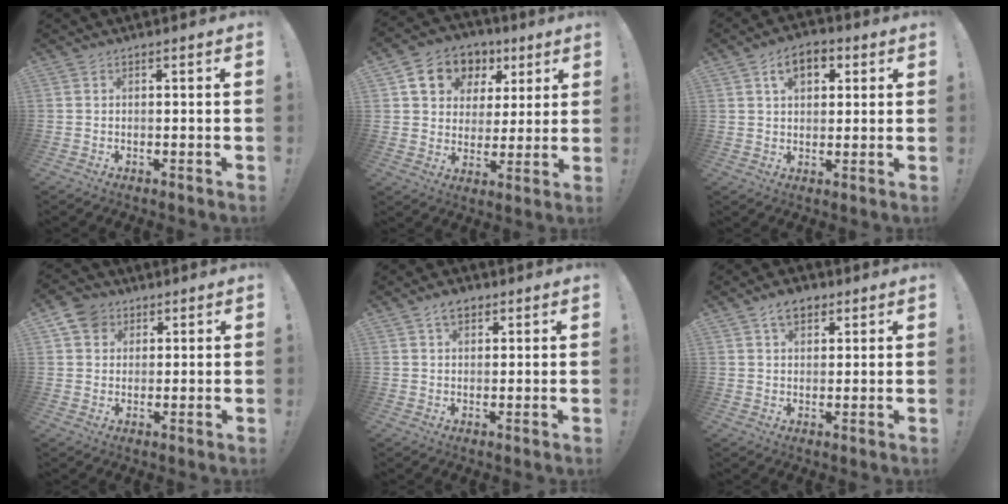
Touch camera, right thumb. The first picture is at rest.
{"total": 12.3, "force": [5.7, 9.8, 4.9], "torque": [-0.077, -0.024, 0.113]}
{"total": 7.9, "force": [3.2, 5.2, 5.1], "torque": [-0.072, 0.004, 0.056]}
{"total": 6.7, "force": [3.3, 5.5, 1.9], "torque": [-0.036, -0.011, 0.064]}
{"total": 4.7, "force": [2.7, 2.9, 2.5], "torque": [-0.035, -0.005, 0.048]}
{"total": 6.3, "force": [3.7, 3.9, 3.2], "torque": [-0.045, -0.009, 0.065]}